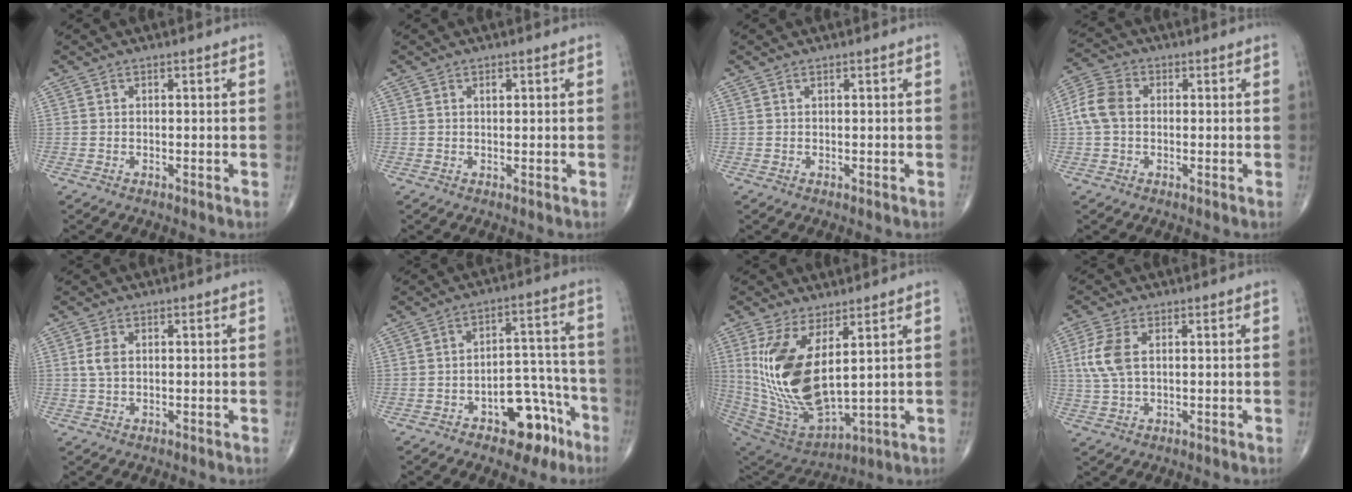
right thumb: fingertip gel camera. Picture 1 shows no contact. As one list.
[{"total": 0.8, "force": [0.4, 0.4, 0.5], "torque": [-0.006, -0.002, 0.006]}, {"total": 0.0}, {"total": 6.7, "force": [0.2, 4.9, 4.6], "torque": [-0.100, 0.019, -0.004]}, {"total": 2.7, "force": [0.5, 1.7, 2.1], "torque": [-0.048, 0.002, 0.009]}, {"total": 11.5, "force": [-6.4, 6.2, 7.3], "torque": [-0.057, 0.062, -0.085]}, {"total": 18.9, "force": [4.5, 8.5, 16.3], "torque": [-0.330, -0.040, 0.109]}, {"total": 6.6, "force": [1.3, 3.6, 5.4], "torque": [-0.134, 0.006, 0.026]}]